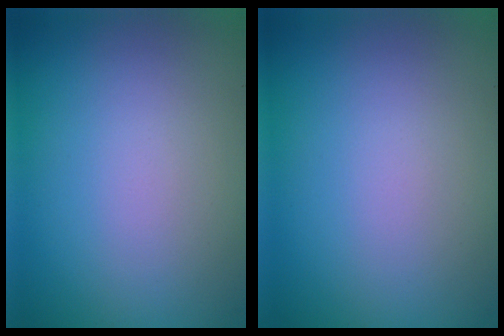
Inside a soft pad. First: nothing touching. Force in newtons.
{"total": 0.0}